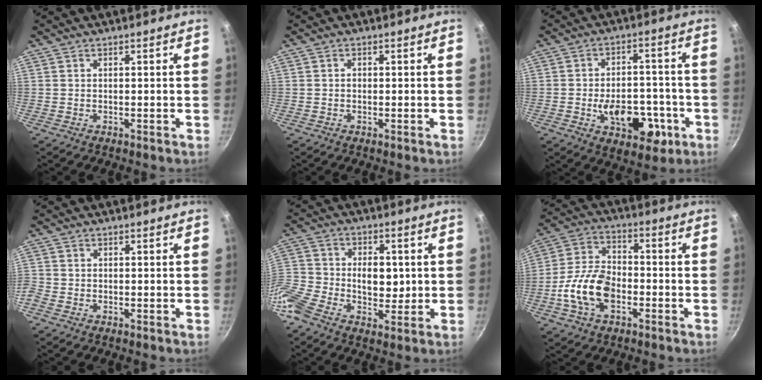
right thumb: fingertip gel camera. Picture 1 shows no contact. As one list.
[{"total": 0.7, "force": [0.0, 0.6, 0.4], "torque": [-0.006, 0.004, 0.000]}, {"total": 13.9, "force": [-4.3, 8.6, 10.0], "torque": [-0.105, 0.021, -0.053]}, {"total": 1.9, "force": [-1.0, 1.5, 0.6], "torque": [-0.019, 0.001, -0.026]}, {"total": 10.3, "force": [-2.8, 7.4, 6.6], "torque": [-0.125, 0.029, -0.070]}, {"total": 13.0, "force": [-3.7, 8.2, 9.4], "torque": [-0.166, 0.033, -0.079]}]